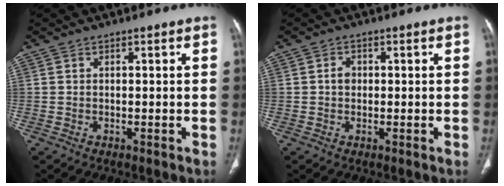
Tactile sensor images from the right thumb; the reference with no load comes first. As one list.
[{"total": 1.9, "force": [0.1, 1.6, 1.1], "torque": [-0.011, 0.006, -0.001]}]